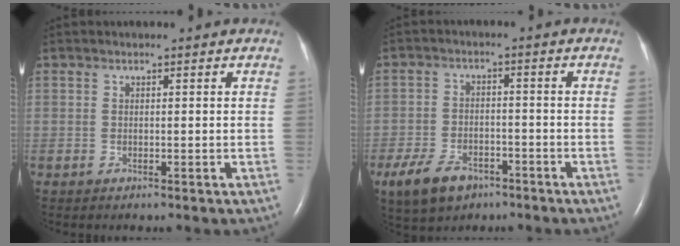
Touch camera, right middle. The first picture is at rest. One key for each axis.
{"total": 8.0, "fx": -5.0, "fy": 4.6, "fz": 4.2, "tx": -0.088, "ty": -0.005, "tz": -0.082}